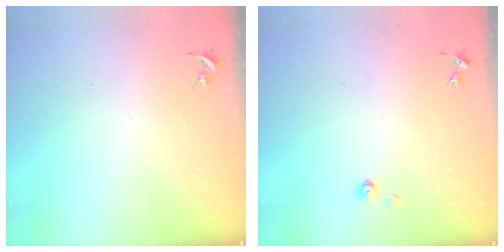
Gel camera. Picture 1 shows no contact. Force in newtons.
{"total": 3.7, "press": 3.7, "slide": 0.5}